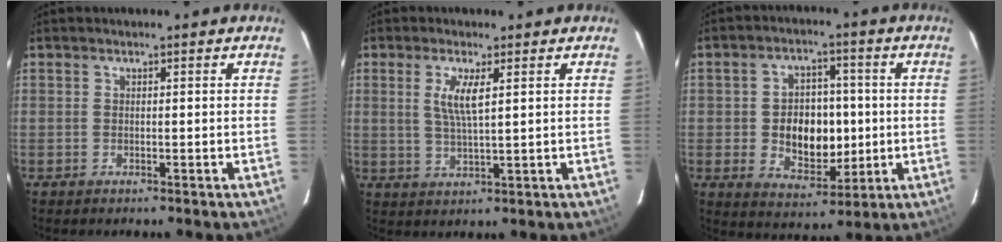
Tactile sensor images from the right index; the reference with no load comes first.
{"total": 4.9, "force": [1.6, 0.6, 4.6], "torque": [-0.092, -0.006, 0.030]}
{"total": 10.9, "force": [-0.8, 7.9, 7.5], "torque": [-0.143, 0.007, 0.003]}